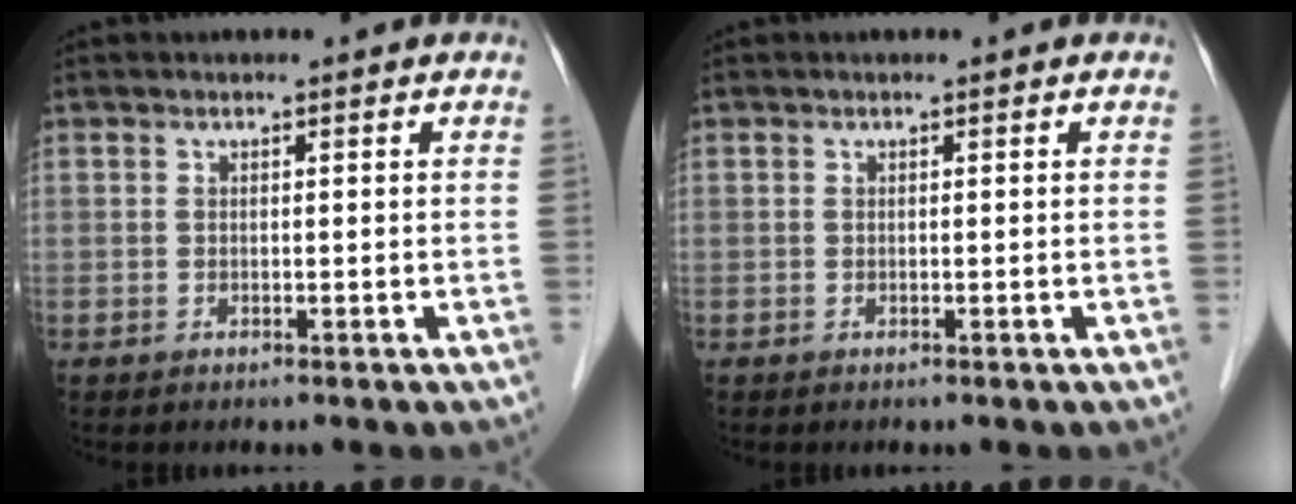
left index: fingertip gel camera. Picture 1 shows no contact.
{"total": 0.0}